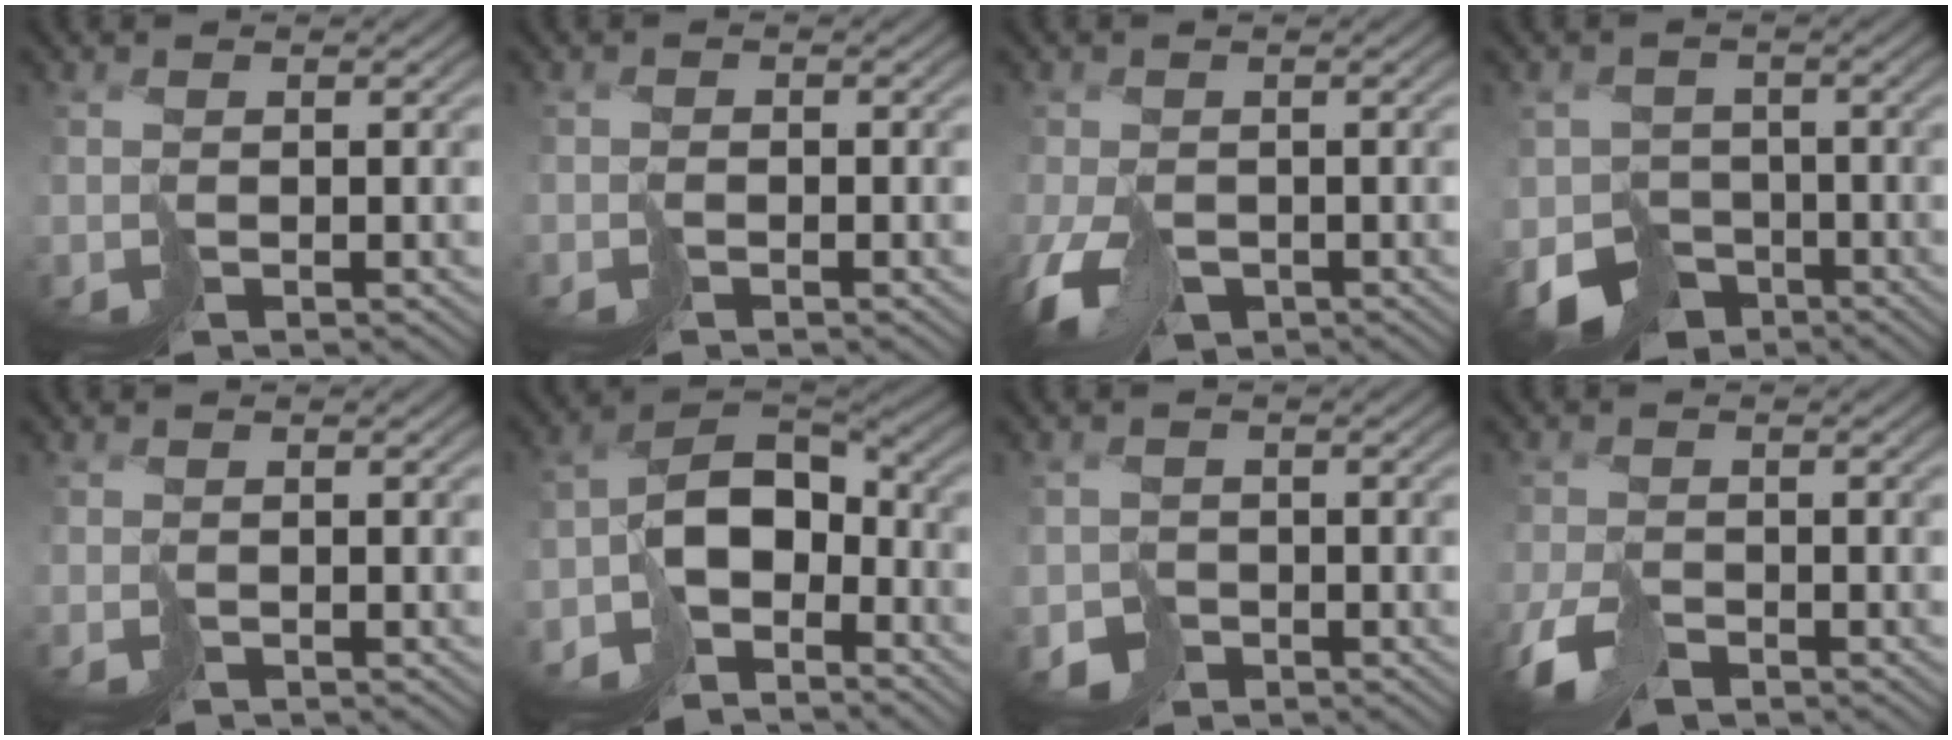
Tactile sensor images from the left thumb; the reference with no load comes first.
{"total": 0.7, "force": [-0.6, 0.2, -0.3], "torque": [0.013, 0.005, -0.014]}
{"total": 5.7, "force": [-2.9, 3.3, 3.6], "torque": [-0.069, -0.013, -0.049]}
{"total": 7.0, "force": [-4.5, 4.6, 2.7], "torque": [-0.049, -0.015, -0.083]}
{"total": 0.7, "force": [-0.7, 0.1, -0.1], "torque": [0.007, -0.002, -0.012]}
{"total": 9.1, "force": [-5.6, 5.3, 4.7], "torque": [-0.061, -0.005, -0.112]}
{"total": 2.2, "force": [-1.4, 1.7, 0.3], "torque": [0.003, -0.004, -0.025]}
{"total": 3.7, "force": [-2.4, 1.8, 2.1], "torque": [-0.038, 0.002, -0.051]}